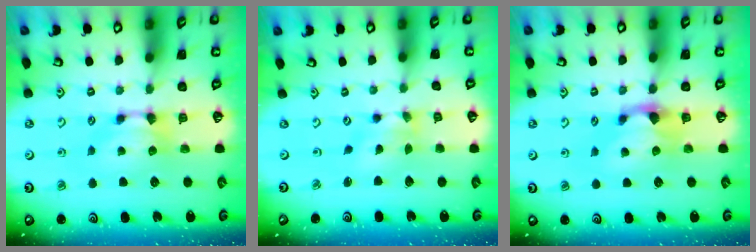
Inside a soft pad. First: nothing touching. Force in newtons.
{"total": 1.1, "press": 0.3, "slide": 1.1}
{"total": 1.1, "press": 0.6, "slide": 0.9}